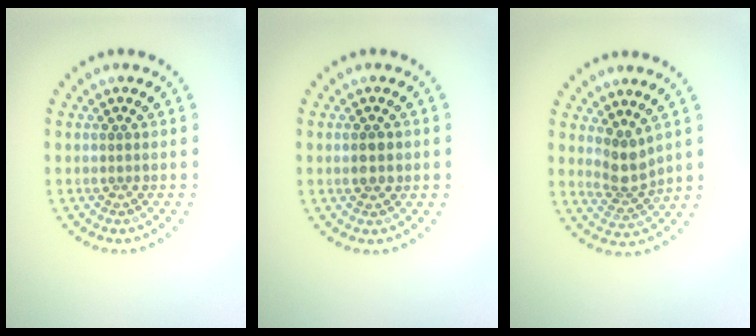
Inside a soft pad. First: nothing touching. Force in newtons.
{"total": 1.7, "press": 1.7, "slide": 0.1}
{"total": 2.8, "press": 2.1, "slide": 1.8}